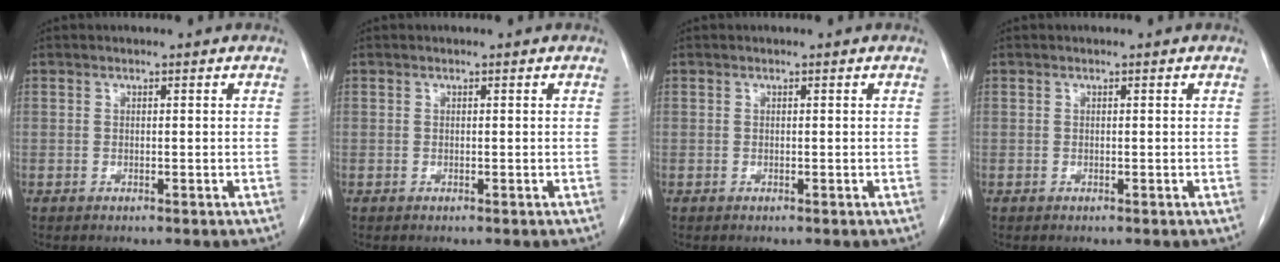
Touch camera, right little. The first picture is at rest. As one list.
[{"total": 0.0}, {"total": 0.0}, {"total": 0.0}]